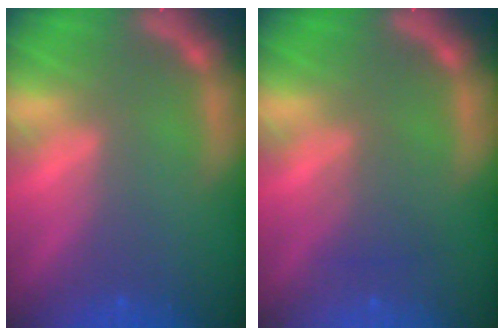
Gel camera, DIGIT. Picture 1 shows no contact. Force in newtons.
{"total": 2.0}